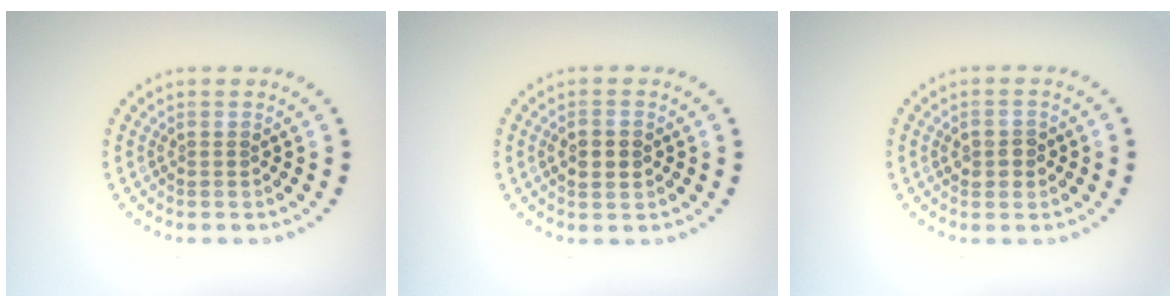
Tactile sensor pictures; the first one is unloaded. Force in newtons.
{"total": 2.9, "press": 2.9, "slide": 0.2}
{"total": 1.8, "press": 1.8, "slide": 0.1}